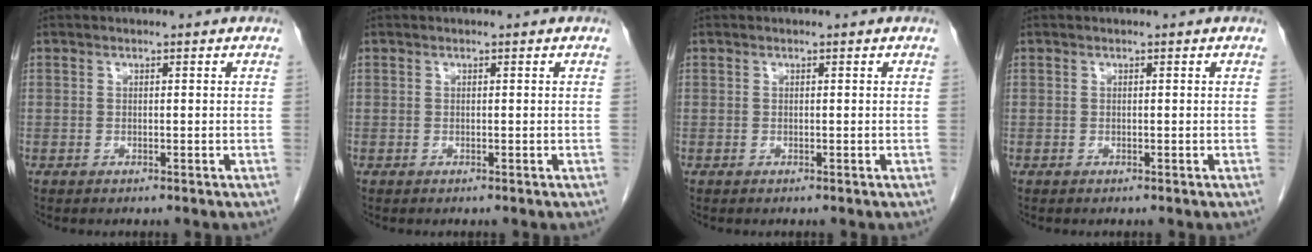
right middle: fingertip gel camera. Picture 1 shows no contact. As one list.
[{"total": 0.0}, {"total": 0.0}, {"total": 0.0}]